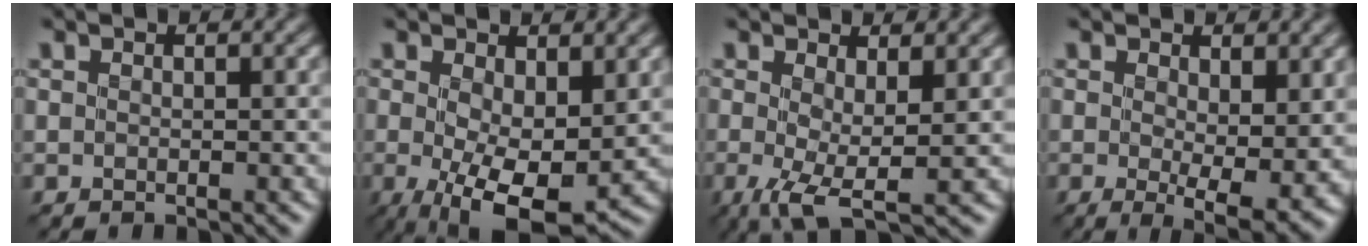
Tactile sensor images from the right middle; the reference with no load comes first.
{"total": 8.2, "force": [-1.0, 3.4, 7.4], "torque": [-0.124, -0.016, -0.013]}
{"total": 4.3, "force": [-0.4, 1.1, 4.1], "torque": [-0.077, -0.010, -0.009]}
{"total": 5.7, "force": [0.5, 1.8, 5.4], "torque": [-0.082, -0.020, 0.013]}